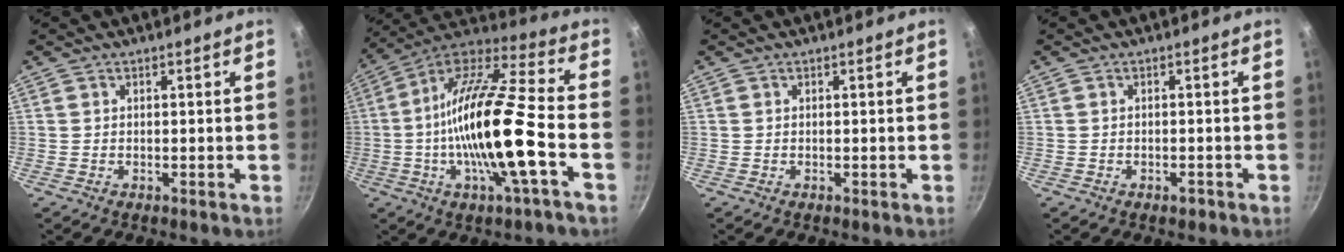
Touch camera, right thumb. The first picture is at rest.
{"total": 21.7, "force": [-4.5, 4.3, 20.8], "torque": [-0.371, 0.023, -0.098]}
{"total": 0.0}
{"total": 1.4, "force": [-0.9, 0.7, 0.8], "torque": [-0.014, 0.006, -0.008]}